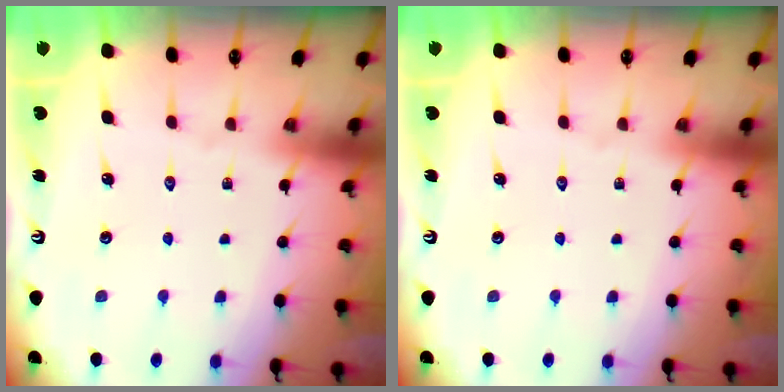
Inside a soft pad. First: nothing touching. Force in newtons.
{"total": 0.0}